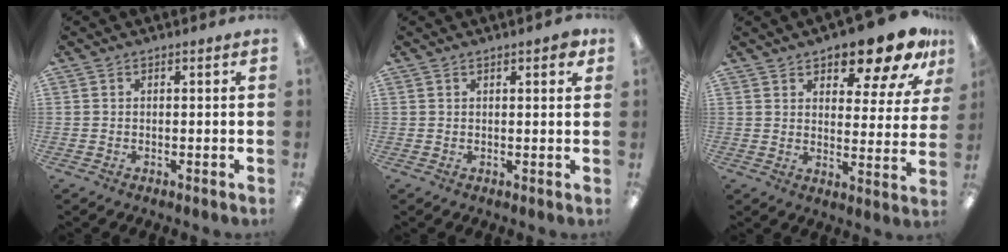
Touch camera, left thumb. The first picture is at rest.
{"total": 2.5, "force": [1.6, 0.6, 1.8], "torque": [-0.021, -0.004, 0.024]}
{"total": 14.5, "force": [11.4, 5.1, 7.2], "torque": [-0.106, -0.073, 0.195]}